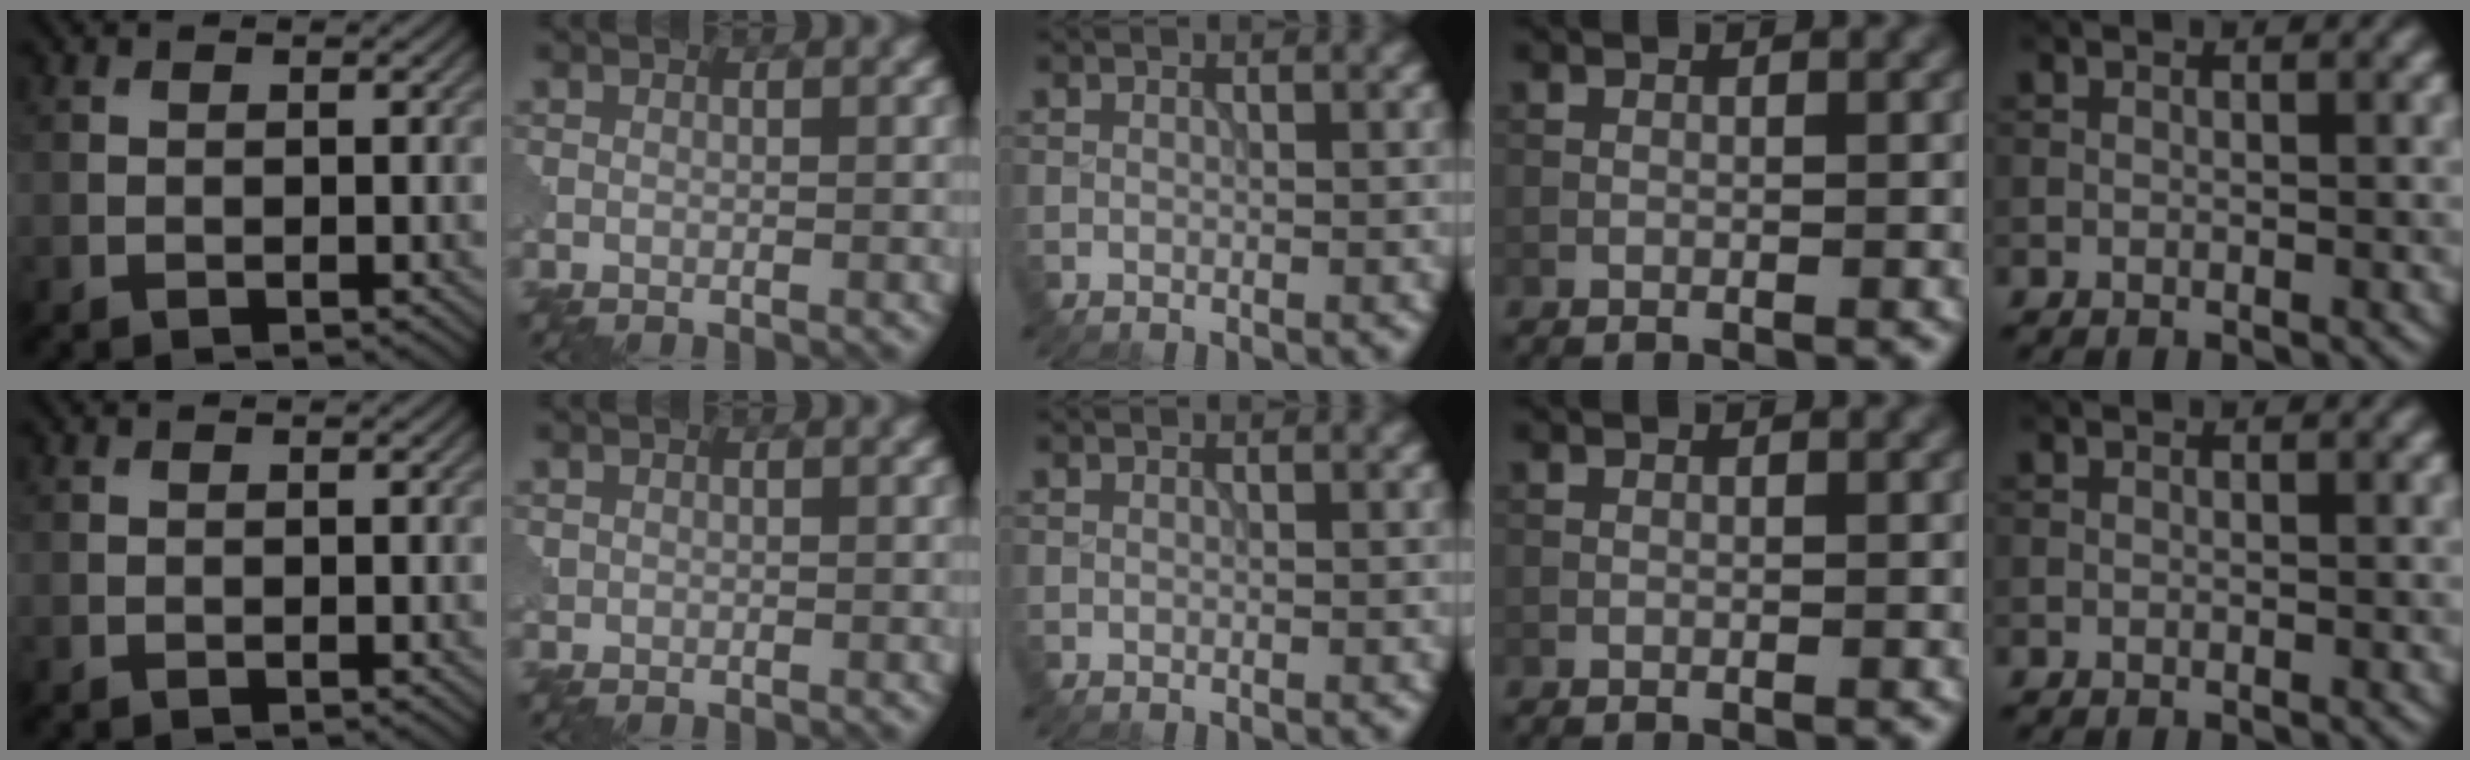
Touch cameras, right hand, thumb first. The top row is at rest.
{"index": {"total": 0.5, "force": [0.1, 0.5, 0.0], "torque": [0.005, -0.001, 0.003]}}